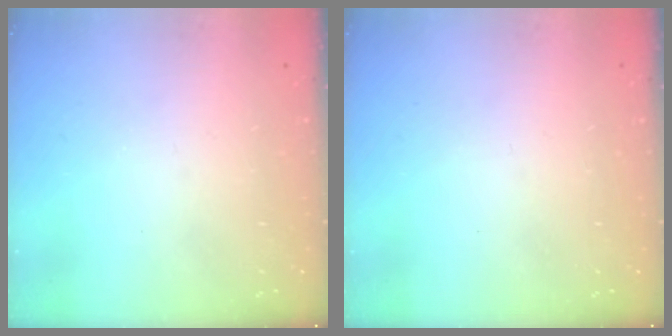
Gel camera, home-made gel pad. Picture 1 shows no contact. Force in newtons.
{"total": 0.0}